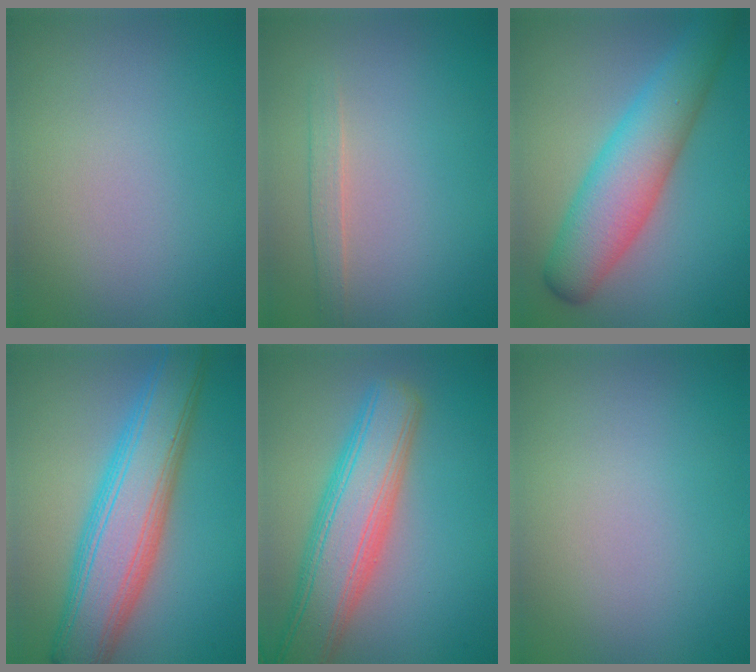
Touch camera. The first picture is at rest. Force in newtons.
{"total": 1.3, "press": 1.3, "slide": 0.1}
{"total": 7.0, "press": 7.0, "slide": 0.2}
{"total": 8.8, "press": 8.8, "slide": 0.1}
{"total": 8.0, "press": 8.0, "slide": 0.4}
{"total": 0.0}